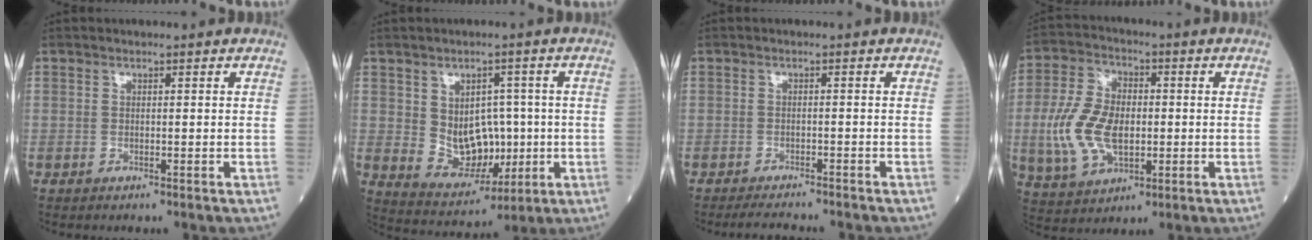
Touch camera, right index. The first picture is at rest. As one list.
[{"total": 9.0, "force": [0.3, 6.2, 6.5], "torque": [-0.105, 0.009, 0.025]}, {"total": 5.1, "force": [-4.8, 0.1, 1.8], "torque": [-0.024, -0.013, -0.071]}, {"total": 11.9, "force": [-1.2, 7.0, 9.5], "torque": [-0.214, 0.011, -0.018]}]